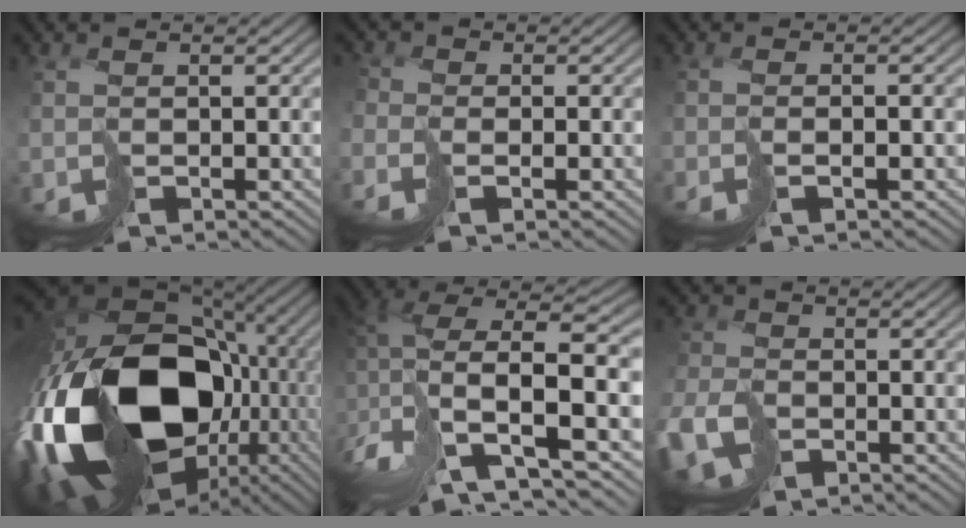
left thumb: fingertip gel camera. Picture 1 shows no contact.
{"total": 1.6, "force": [-1.6, 0.1, -0.1], "torque": [0.017, 0.007, -0.033]}
{"total": 1.2, "force": [-0.5, -0.9, 0.5], "torque": [-0.003, 0.004, -0.013]}
{"total": 21.5, "force": [-3.6, 14.1, 15.8], "torque": [-0.357, -0.060, -0.031]}
{"total": 15.1, "force": [-2.9, 7.1, 13.0], "torque": [-0.279, -0.021, -0.026]}
{"total": 7.4, "force": [-3.9, 4.6, 4.3], "torque": [-0.107, -0.022, -0.071]}